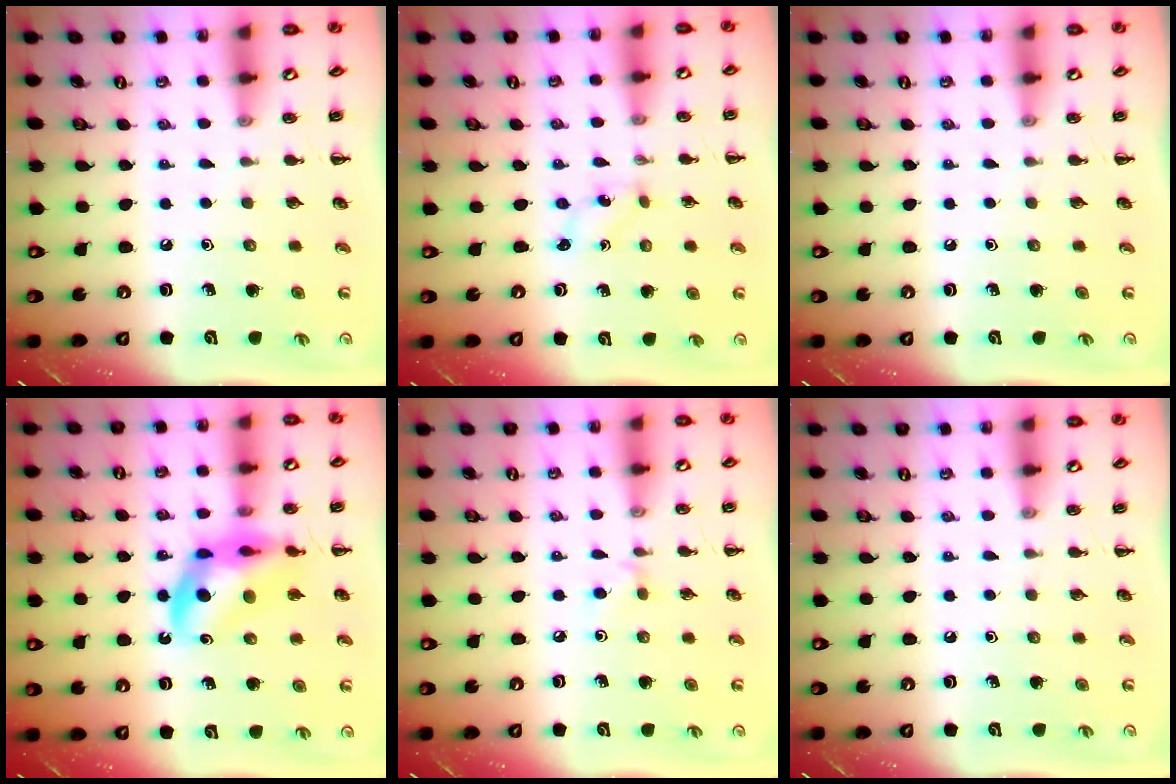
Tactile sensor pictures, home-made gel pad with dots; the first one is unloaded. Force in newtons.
{"total": 0.0}
{"total": 0.0}
{"total": 12.0, "press": 11.6, "slide": 3.0}
{"total": 3.9, "press": 3.7, "slide": 1.2}
{"total": 0.0}